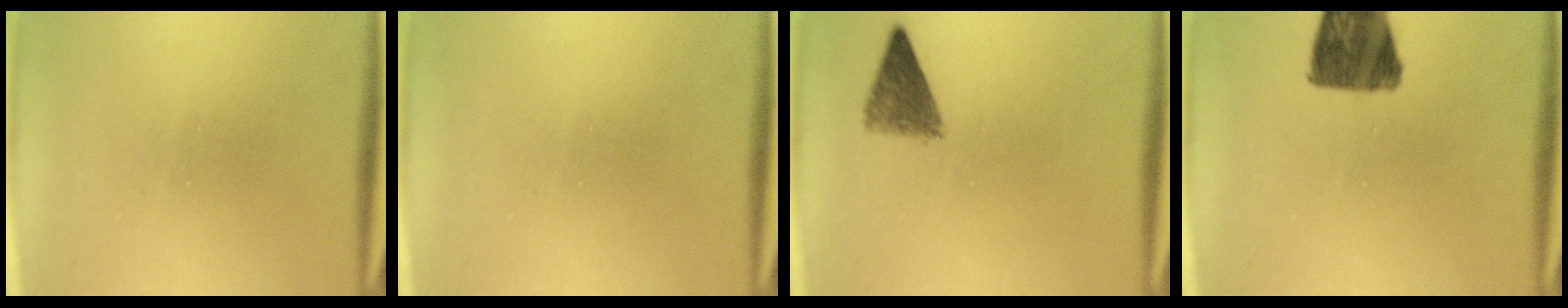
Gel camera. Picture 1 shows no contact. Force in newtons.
{"total": 0.0}
{"total": 4.2}
{"total": 11.2}